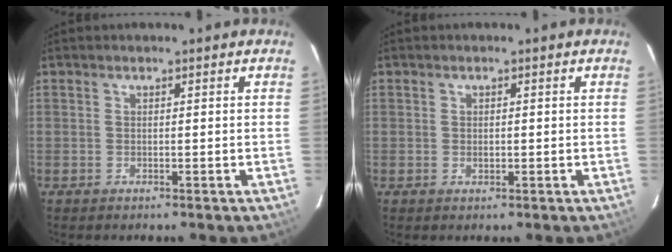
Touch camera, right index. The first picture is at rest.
{"total": 0.9, "force": [0.0, 0.8, 0.5], "torque": [-0.006, 0.002, 0.000]}